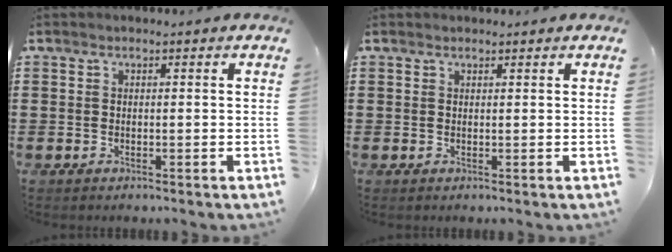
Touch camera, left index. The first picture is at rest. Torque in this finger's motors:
{"motor_torque": [2.14, 0.00, -0.26, -0.01]}